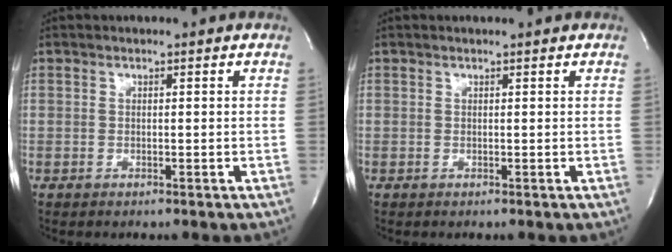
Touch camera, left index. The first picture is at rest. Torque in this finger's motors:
{"motor_torque": [0.18, -0.11, 0.04, 0.02]}